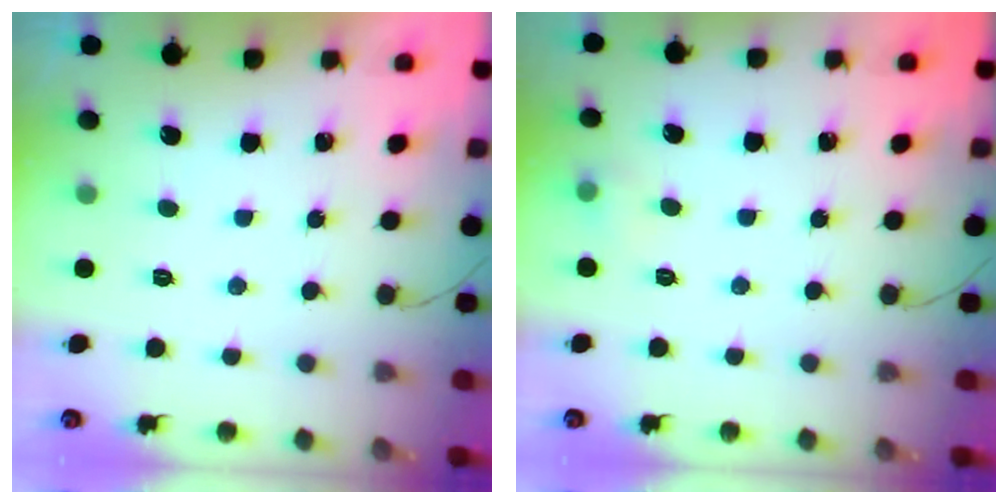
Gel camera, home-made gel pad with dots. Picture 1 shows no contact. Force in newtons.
{"total": 3.7, "press": 3.5, "slide": 1.0}